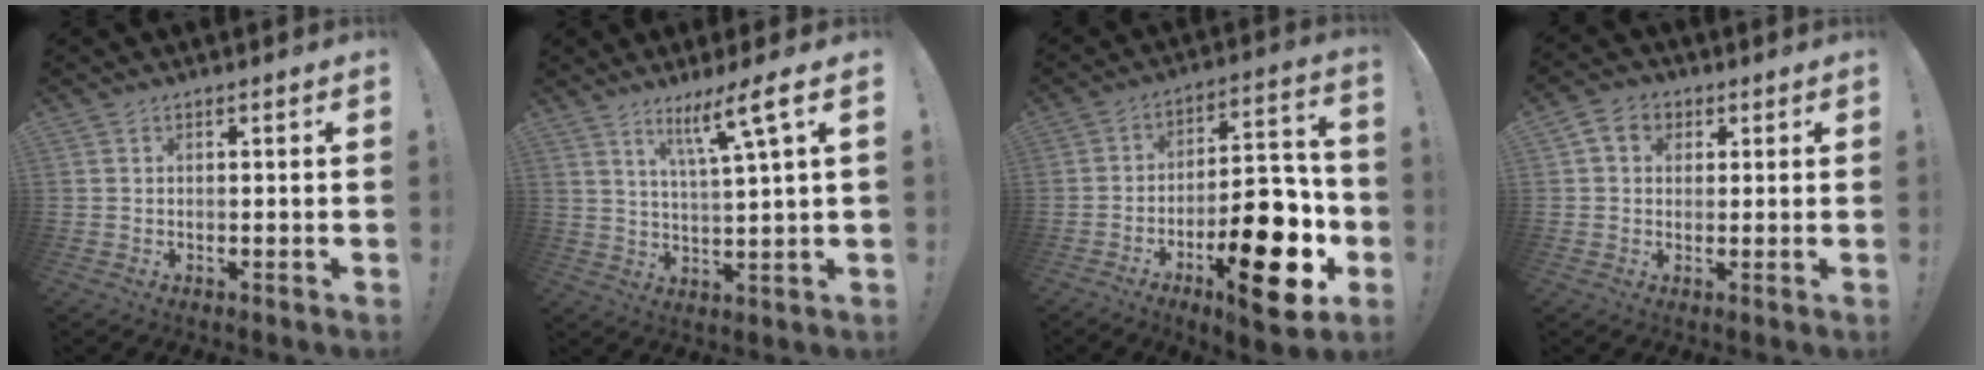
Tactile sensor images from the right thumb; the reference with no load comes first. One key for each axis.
{"total": 9.8, "fx": 5.2, "fy": -0.4, "fz": 8.3, "tx": -0.140, "ty": -0.023, "tz": 0.074}
{"total": 22.2, "fx": -8.3, "fy": 9.1, "fz": 18.5, "tx": -0.251, "ty": 0.056, "tz": -0.119}
{"total": 5.6, "fx": 1.9, "fy": 4.4, "fz": 2.9, "tx": -0.047, "ty": 0.003, "tz": 0.038}